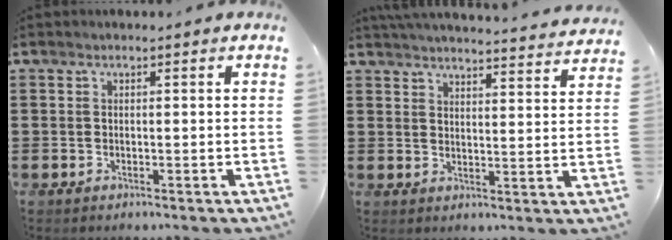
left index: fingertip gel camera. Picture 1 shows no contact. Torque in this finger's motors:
{"motor_torque": [0.16, -0.16, 0.03, 0.02]}